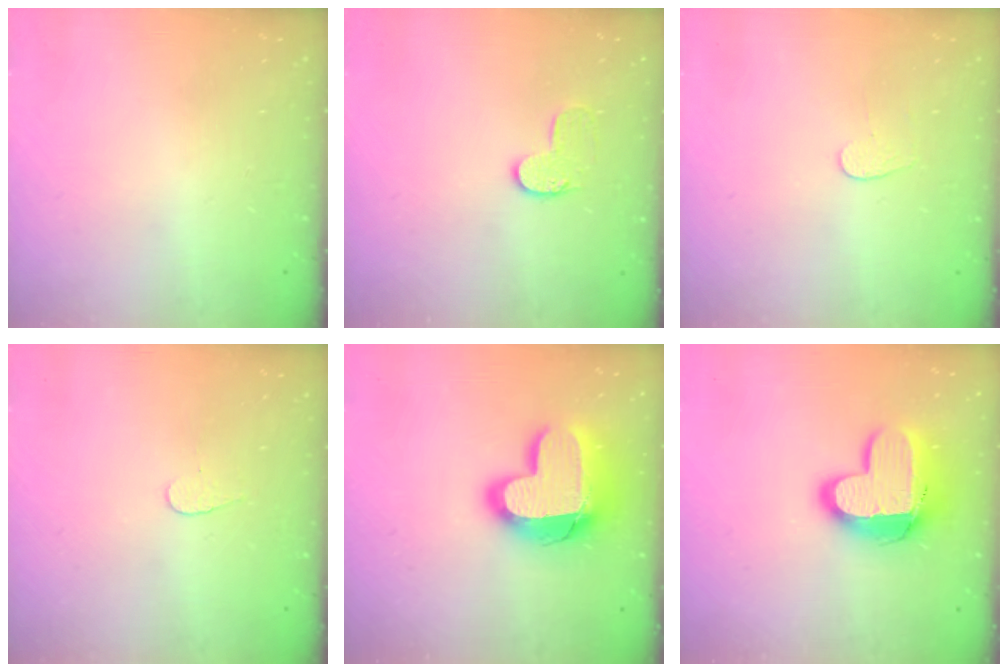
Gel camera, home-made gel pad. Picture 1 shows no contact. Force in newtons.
{"total": 7.4, "press": 7.4, "slide": 0.2}
{"total": 3.8, "press": 3.8, "slide": 0.3}
{"total": 3.7, "press": 3.7, "slide": 0.4}
{"total": 18.9, "press": 18.9, "slide": 1.2}
{"total": 15.3, "press": 15.2, "slide": 1.2}